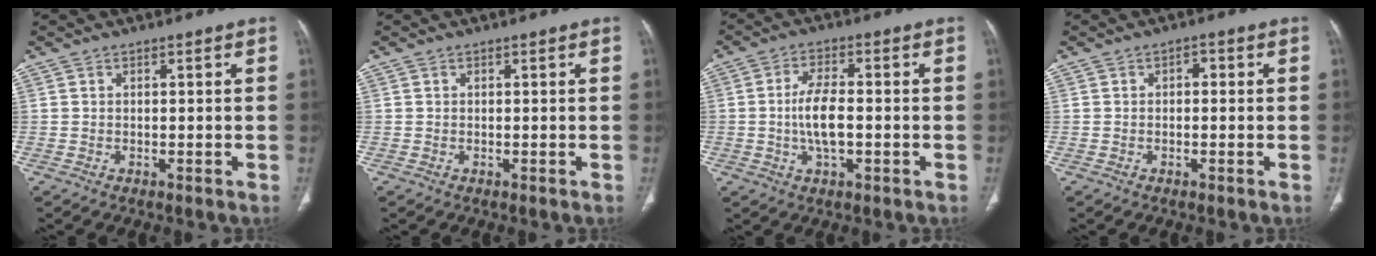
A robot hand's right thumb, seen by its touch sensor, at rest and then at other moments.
{"total": 0.0}
{"total": 7.0, "force": [-0.8, 3.1, 6.2], "torque": [-0.123, 0.009, -0.017]}
{"total": 1.5, "force": [0.1, 1.0, 1.2], "torque": [-0.009, 0.005, -0.004]}